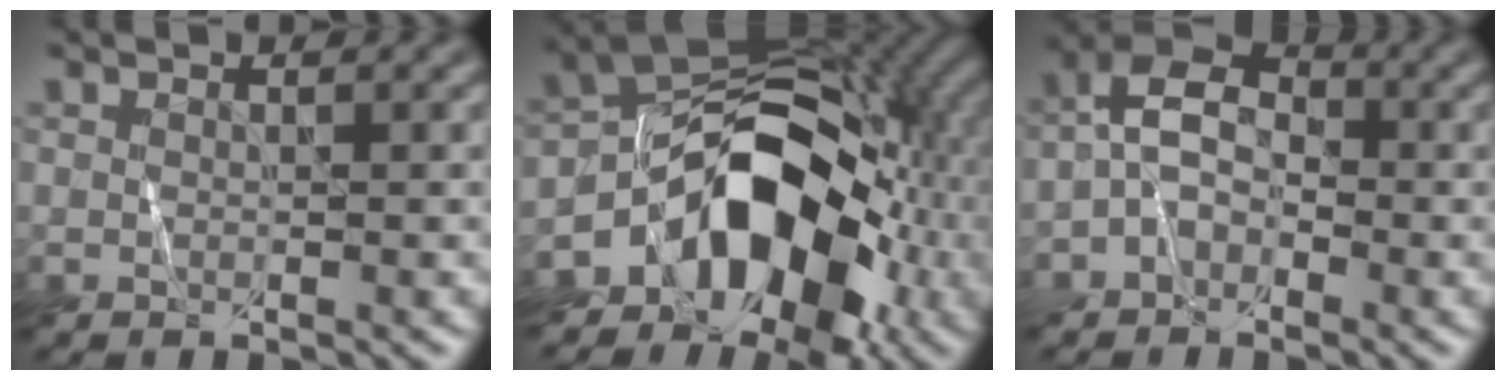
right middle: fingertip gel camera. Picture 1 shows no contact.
{"total": 10.4, "force": [-4.3, 6.9, 6.5], "torque": [-0.079, 0.020, -0.082]}
{"total": 3.8, "force": [-1.5, 2.6, 2.3], "torque": [-0.046, 0.023, -0.040]}